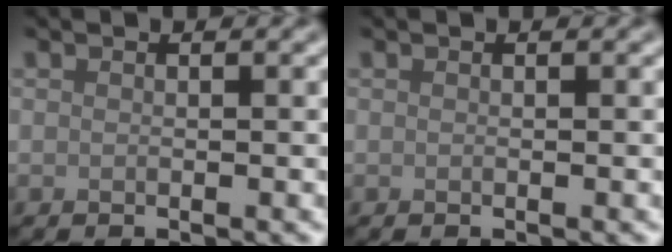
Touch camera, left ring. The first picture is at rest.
{"total": 0.0}